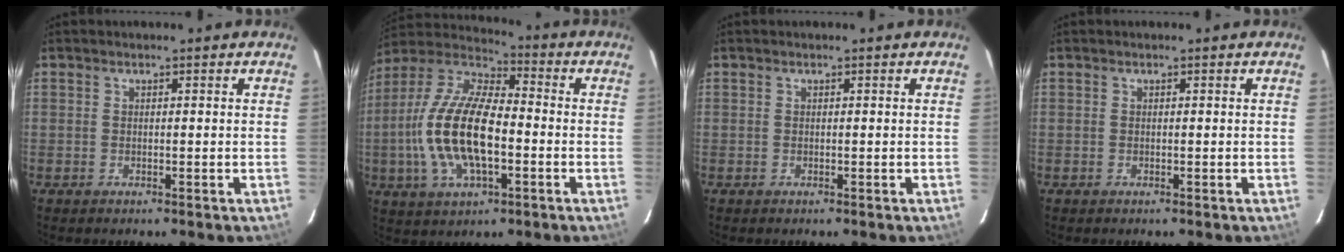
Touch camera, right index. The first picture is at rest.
{"total": 18.4, "force": [-3.3, 7.8, 16.3], "torque": [-0.339, 0.000, -0.066]}
{"total": 0.0}
{"total": 0.0}